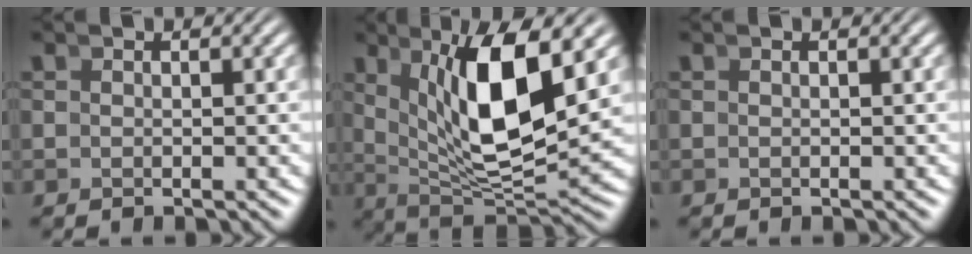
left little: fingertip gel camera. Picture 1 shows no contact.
{"total": 9.8, "force": [2.5, 3.6, 8.8], "torque": [-0.143, -0.005, 0.053]}
{"total": 0.0}